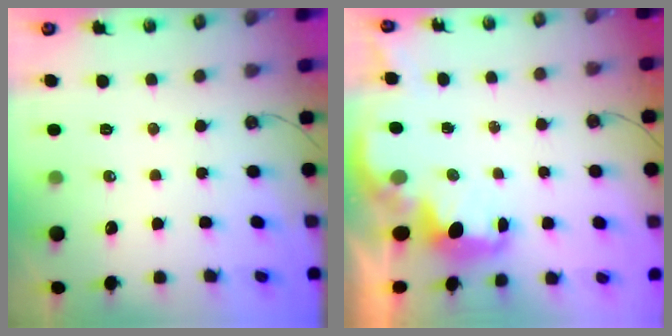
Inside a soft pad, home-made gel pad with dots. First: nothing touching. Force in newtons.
{"total": 2.7, "press": 2.6, "slide": 0.6}